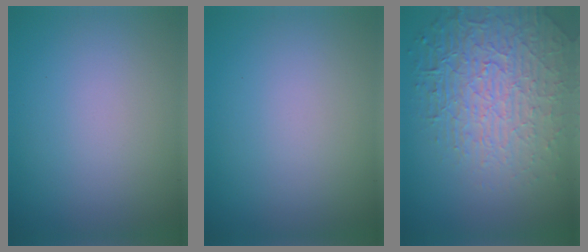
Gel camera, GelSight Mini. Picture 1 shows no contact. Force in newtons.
{"total": 0.0}
{"total": 7.8, "press": 5.5, "slide": 5.6}